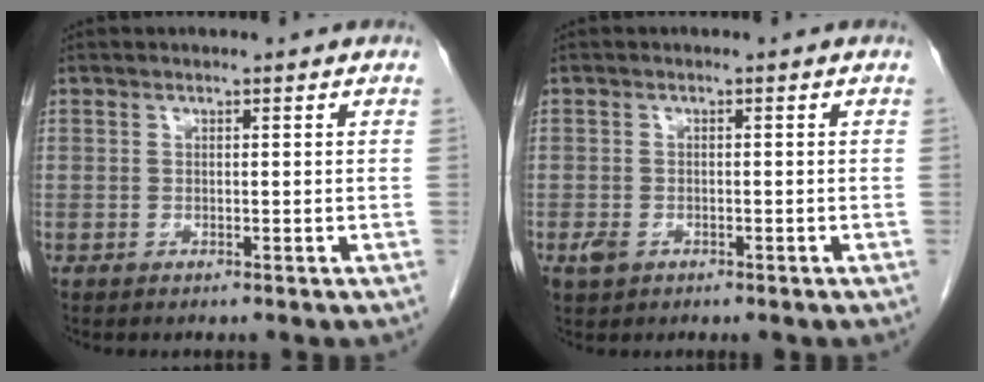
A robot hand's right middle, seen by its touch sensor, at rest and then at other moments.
{"total": 1.8, "force": [-0.8, 1.3, 1.0], "torque": [-0.022, 0.001, -0.006]}